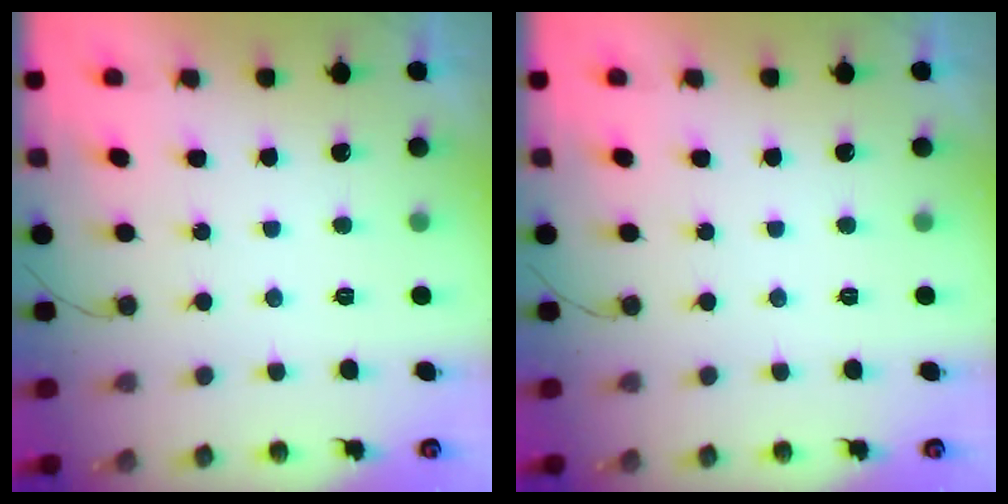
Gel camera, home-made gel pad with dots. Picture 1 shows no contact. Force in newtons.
{"total": 0.0}